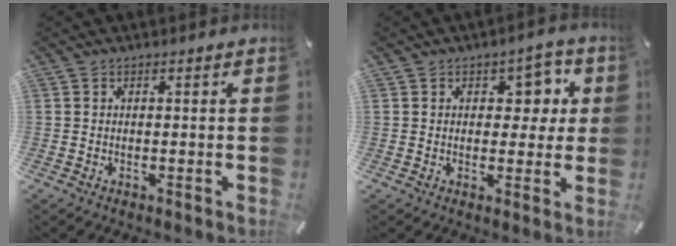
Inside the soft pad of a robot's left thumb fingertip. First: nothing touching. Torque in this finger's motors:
{"motor_torque": [0.09, -0.27, 0.19, 0.17, 0.01]}